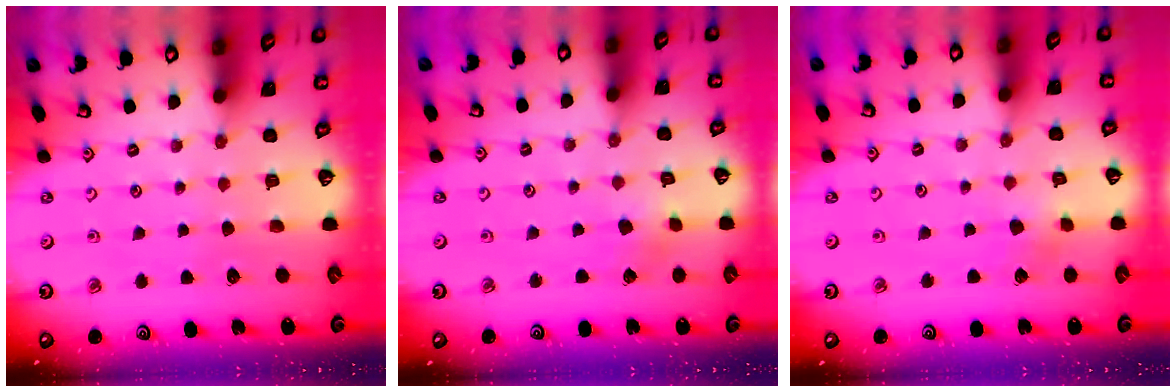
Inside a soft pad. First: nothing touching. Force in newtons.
{"total": 2.5, "press": 2.4, "slide": 0.2}
{"total": 2.9, "press": 2.8, "slide": 0.8}